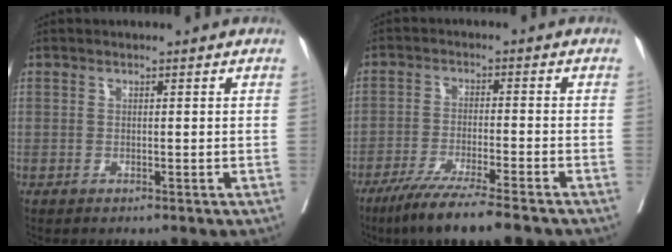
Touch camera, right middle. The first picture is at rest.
{"total": 10.3, "force": [-8.0, 0.0, 6.4], "torque": [-0.101, -0.027, -0.131]}